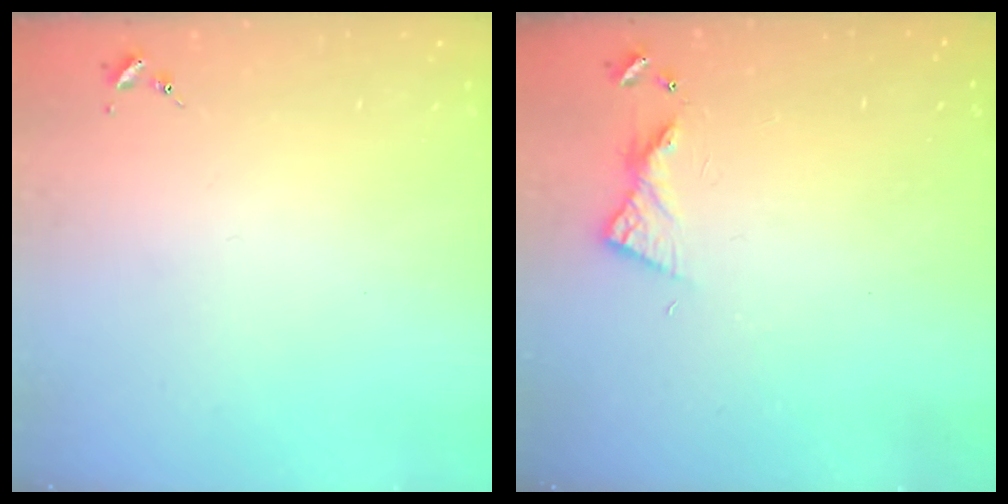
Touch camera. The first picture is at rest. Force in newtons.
{"total": 6.1, "press": 6.1, "slide": 0.6}